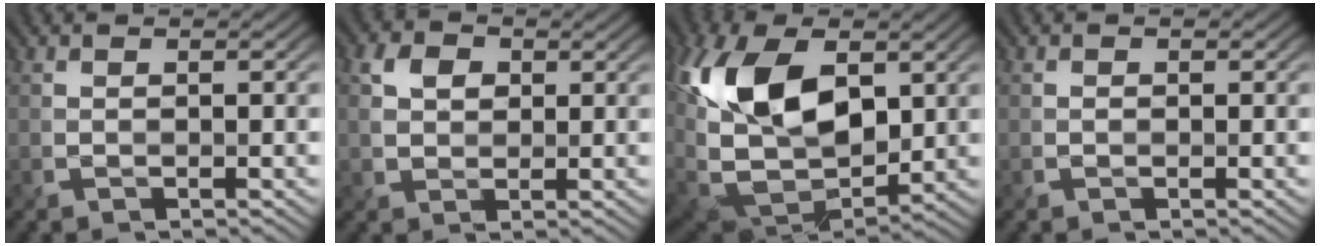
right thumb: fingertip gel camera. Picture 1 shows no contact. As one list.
[{"total": 3.4, "force": [1.0, 2.6, 1.9], "torque": [-0.042, 0.003, 0.014]}, {"total": 16.3, "force": [3.7, 10.1, 12.2], "torque": [-0.254, -0.008, 0.071]}, {"total": 0.5, "force": [-0.1, 0.5, 0.1], "torque": [0.003, -0.001, -0.003]}]